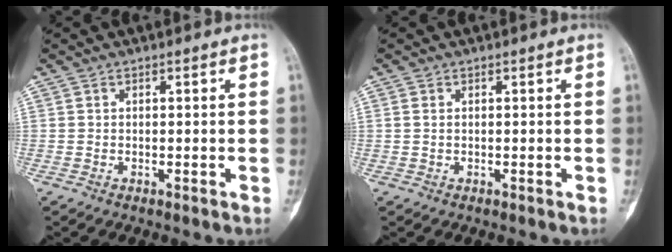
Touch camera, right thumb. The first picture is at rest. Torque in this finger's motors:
{"motor_torque": [-0.06, -0.14, 0.40, 0.08, 0.00]}